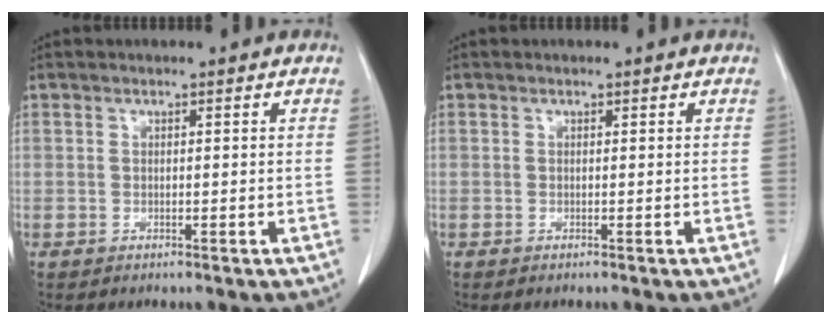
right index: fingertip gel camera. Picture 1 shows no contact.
{"total": 0.0}